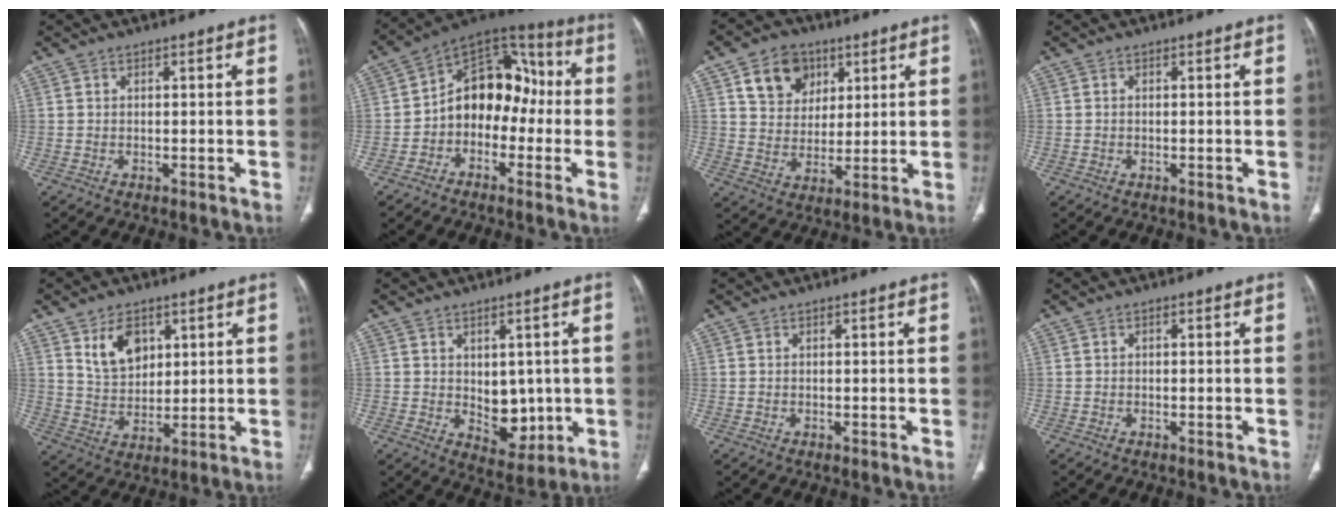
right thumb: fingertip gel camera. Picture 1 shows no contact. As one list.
[{"total": 14.2, "force": [-1.9, 10.4, 9.6], "torque": [-0.096, 0.055, -0.049]}, {"total": 10.8, "force": [4.9, 8.4, 4.6], "torque": [-0.045, -0.015, 0.089]}, {"total": 0.0}, {"total": 8.5, "force": [4.0, 5.6, 4.9], "torque": [-0.064, -0.025, 0.081]}, {"total": 7.6, "force": [-0.1, 5.2, 5.5], "torque": [-0.042, -0.016, 0.018]}, {"total": 0.0}, {"total": 0.0}]